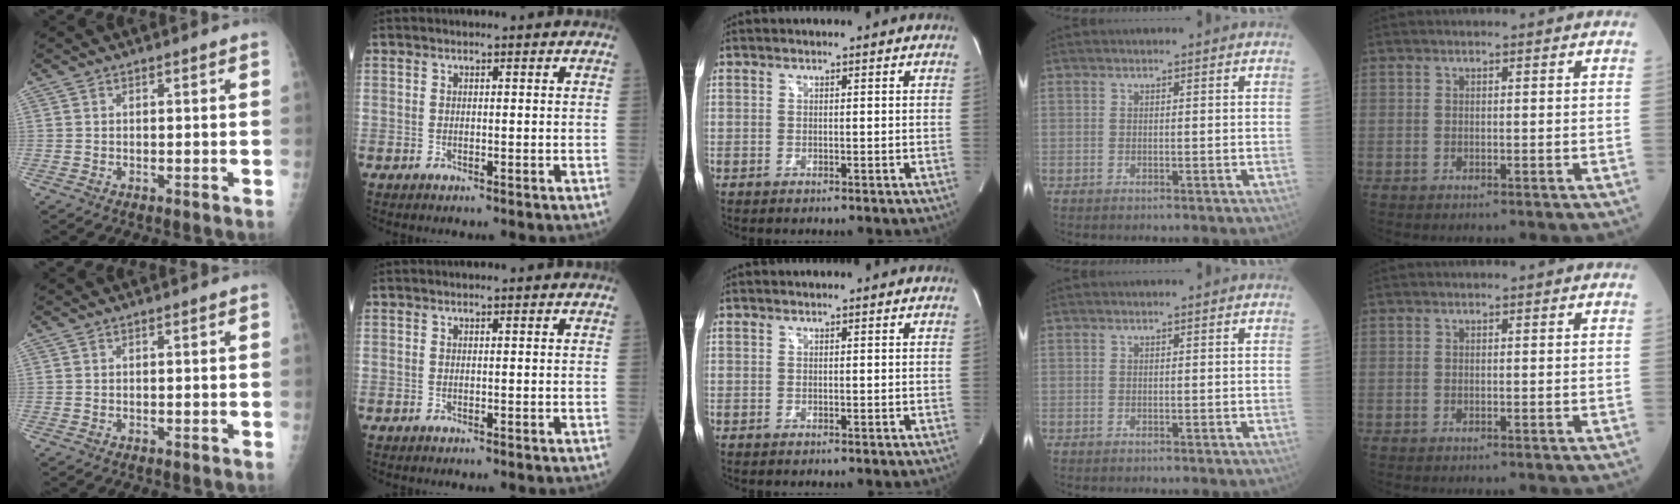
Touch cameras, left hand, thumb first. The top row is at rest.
{}